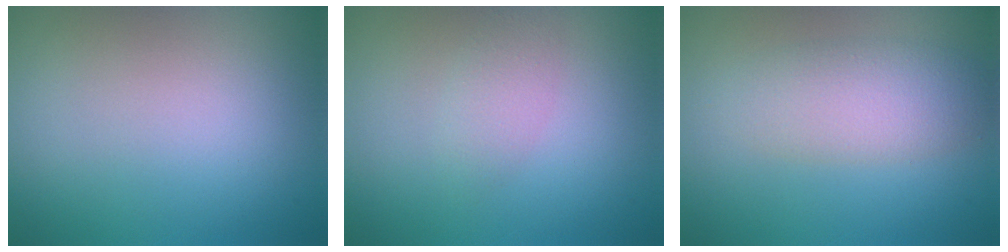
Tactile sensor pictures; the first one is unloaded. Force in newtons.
{"total": 1.6, "press": 1.6, "slide": 0.1}
{"total": 3.9, "press": 3.9, "slide": 0.0}